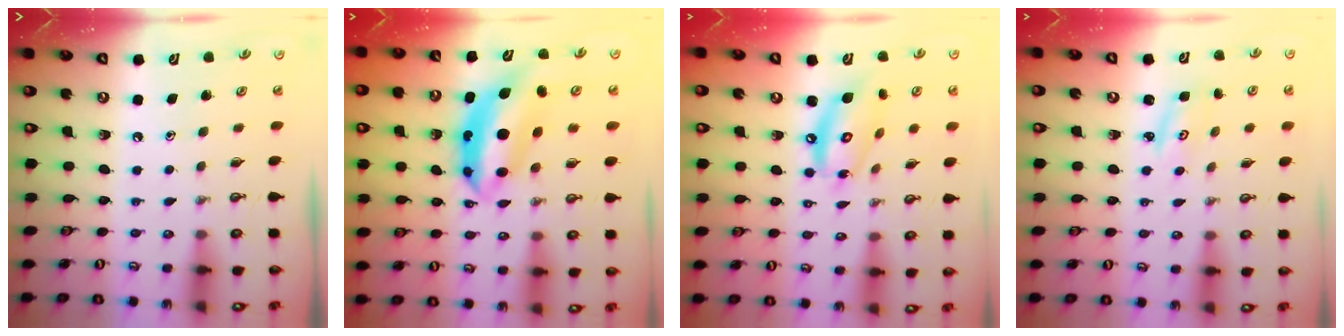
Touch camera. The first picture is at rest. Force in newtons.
{"total": 9.7, "press": 9.6, "slide": 1.2}
{"total": 13.5, "press": 13.4, "slide": 1.3}
{"total": 1.8, "press": 1.8, "slide": 0.1}